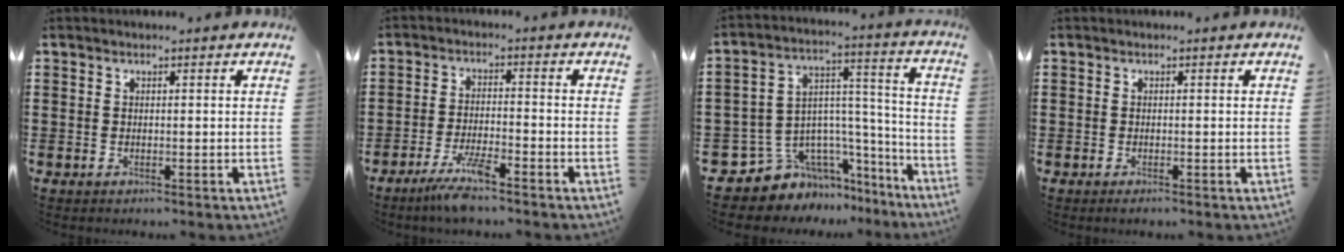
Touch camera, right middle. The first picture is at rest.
{"total": 5.4, "force": [-3.9, 0.6, 3.6], "torque": [-0.078, -0.009, -0.074]}
{"total": 7.3, "force": [-5.0, 5.2, 1.1], "torque": [-0.055, -0.018, -0.090]}
{"total": 0.5, "force": [-0.5, 0.0, 0.3], "torque": [-0.008, -0.005, -0.007]}